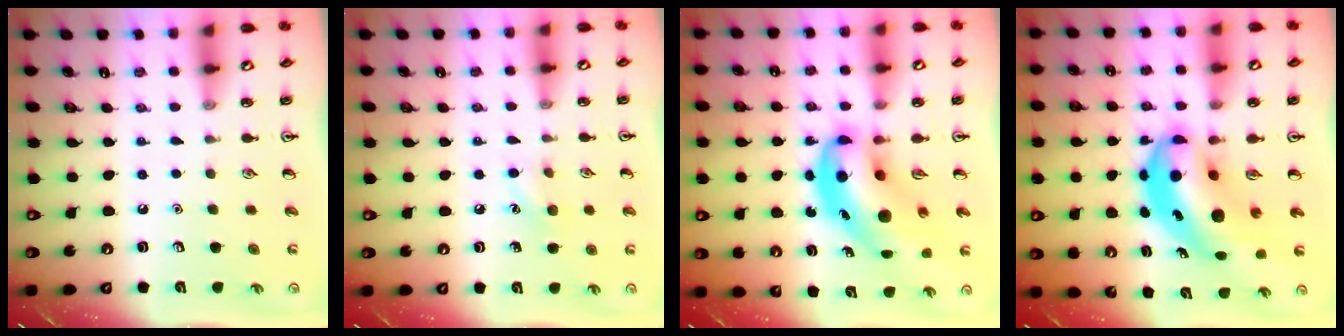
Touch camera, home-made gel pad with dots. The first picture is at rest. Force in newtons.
{"total": 6.7, "press": 6.4, "slide": 1.9}
{"total": 12.3, "press": 11.7, "slide": 3.7}
{"total": 10.3, "press": 9.9, "slide": 3.0}